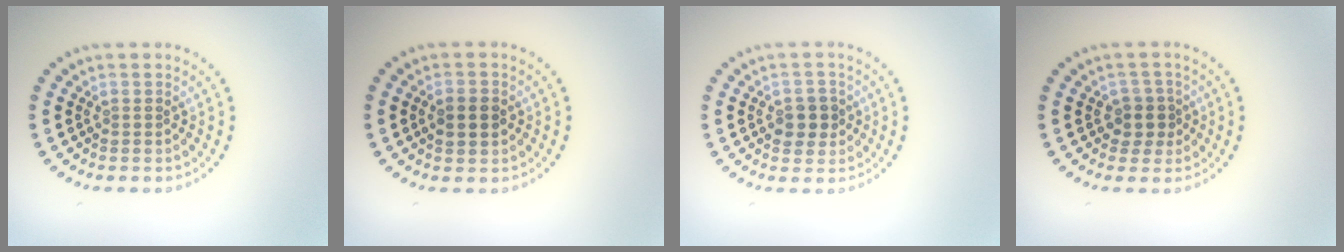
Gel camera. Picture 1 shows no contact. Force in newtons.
{"total": 2.9, "press": 2.9, "slide": 0.0}
{"total": 2.4, "press": 2.3, "slide": 0.6}
{"total": 2.3, "press": 2.0, "slide": 1.2}